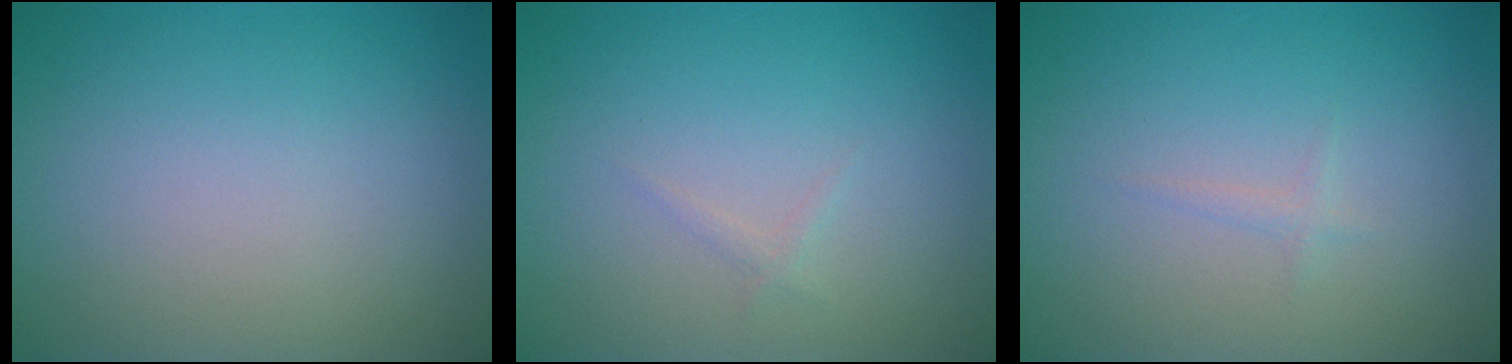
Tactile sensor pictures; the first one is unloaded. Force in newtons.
{"total": 0.6, "press": 0.6, "slide": 0.1}
{"total": 0.7, "press": 0.6, "slide": 0.1}